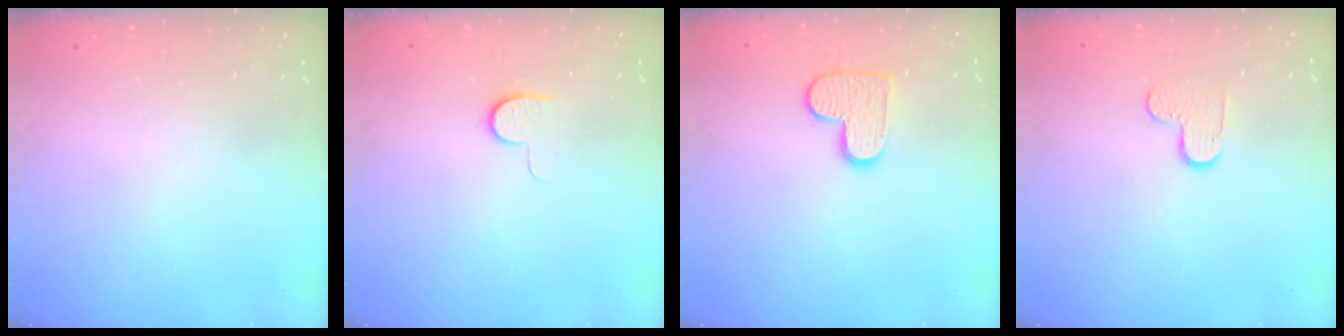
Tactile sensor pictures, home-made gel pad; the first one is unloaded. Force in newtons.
{"total": 5.3, "press": 5.3, "slide": 0.5}
{"total": 9.8, "press": 9.8, "slide": 0.6}
{"total": 5.1, "press": 5.0, "slide": 0.5}